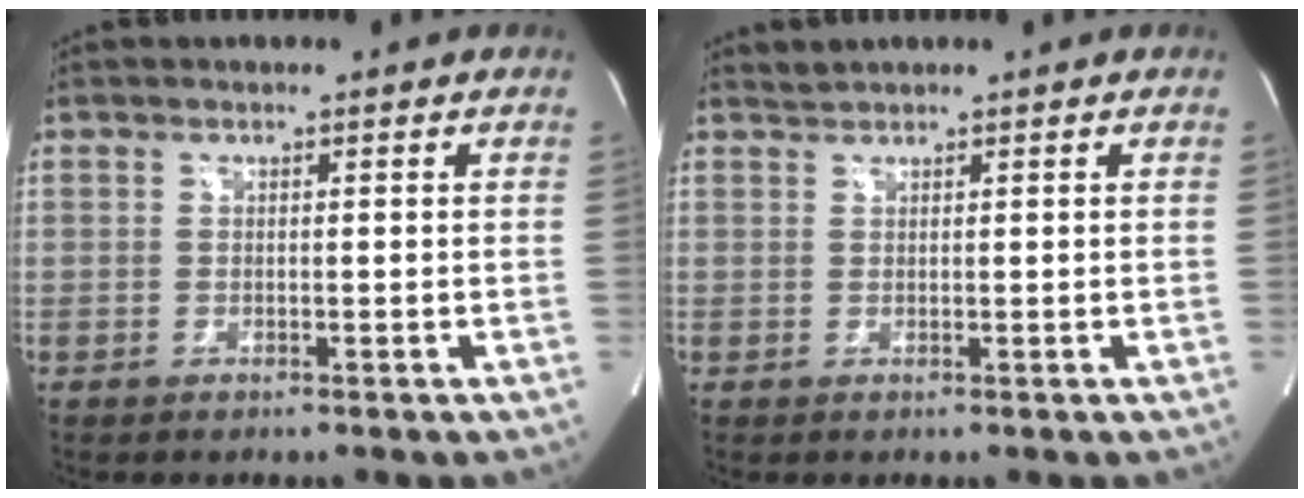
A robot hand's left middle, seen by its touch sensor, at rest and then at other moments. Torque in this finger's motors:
{"motor_torque": [-0.34, 0.44, -0.22, -0.04]}